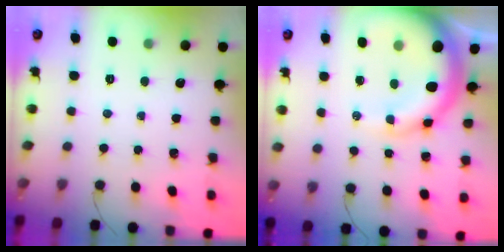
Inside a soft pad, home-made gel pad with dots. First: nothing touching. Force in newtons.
{"total": 14.7, "press": 14.3, "slide": 3.2}